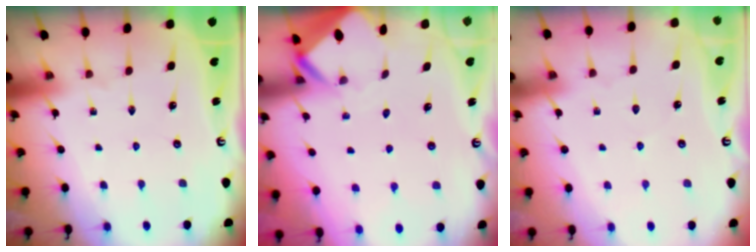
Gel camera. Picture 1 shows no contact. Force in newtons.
{"total": 2.7, "press": 2.7, "slide": 0.2}
{"total": 2.3, "press": 2.3, "slide": 0.4}